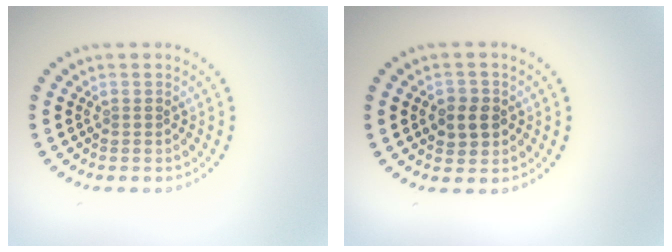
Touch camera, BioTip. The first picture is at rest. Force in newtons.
{"total": 2.5, "press": 2.5, "slide": 0.5}